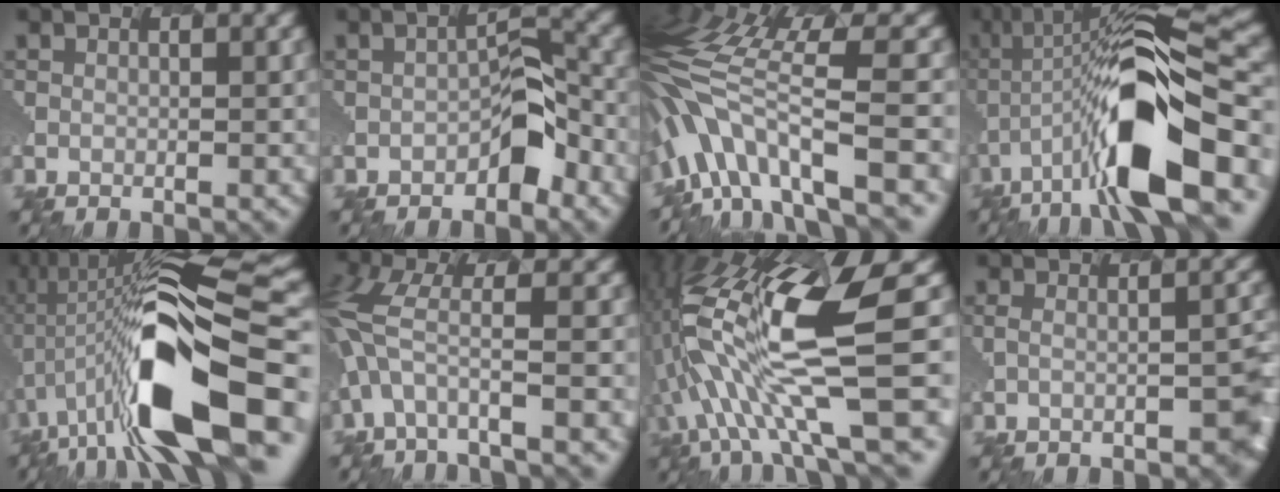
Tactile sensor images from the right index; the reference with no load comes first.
{"total": 2.9, "force": [-2.0, 1.5, 1.5], "torque": [-0.031, 0.022, -0.047]}
{"total": 8.8, "force": [-2.5, 3.1, 7.9], "torque": [-0.179, 0.031, -0.048]}
{"total": 12.6, "force": [-4.6, 4.1, 10.9], "torque": [-0.213, 0.021, -0.092]}
{"total": 14.1, "force": [-1.4, 5.3, 13.0], "torque": [-0.260, 0.032, -0.039]}
{"total": 4.6, "force": [-0.9, 1.6, 4.2], "torque": [-0.133, 0.016, -0.033]}
{"total": 11.1, "force": [-0.2, 2.6, 10.8], "torque": [-0.232, 0.012, 0.001]}
{"total": 3.3, "force": [-1.8, 0.8, 2.6], "torque": [-0.045, 0.006, -0.028]}